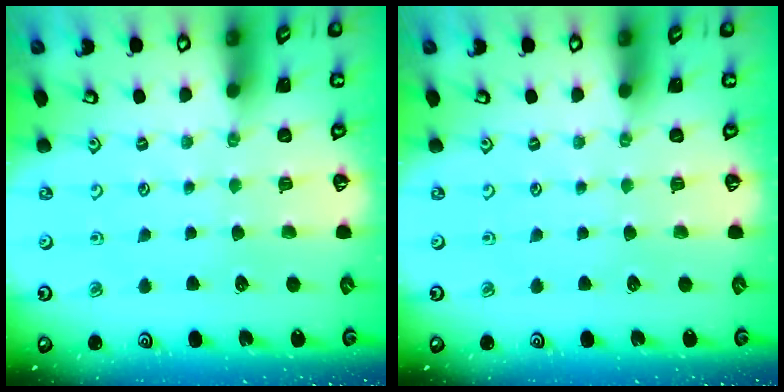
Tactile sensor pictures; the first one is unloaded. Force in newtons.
{"total": 0.0}